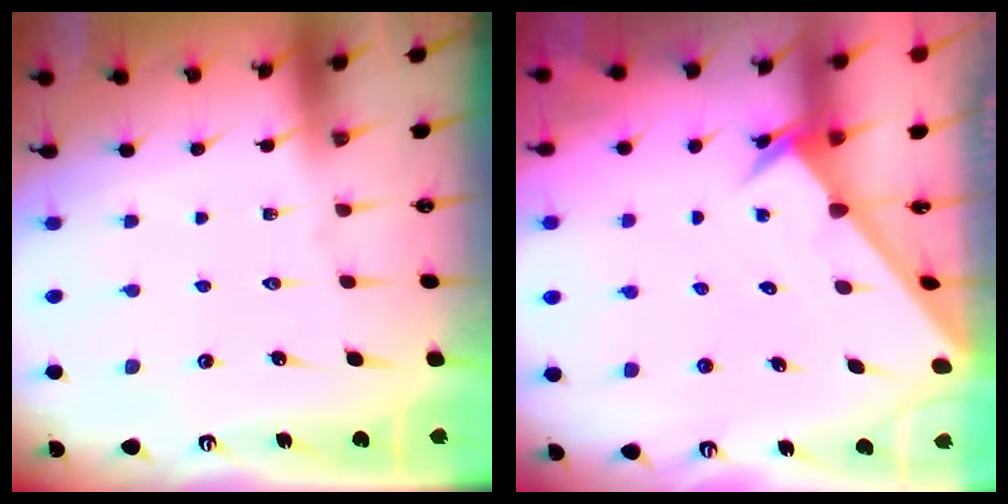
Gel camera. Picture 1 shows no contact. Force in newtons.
{"total": 2.7, "press": 2.7, "slide": 0.2}